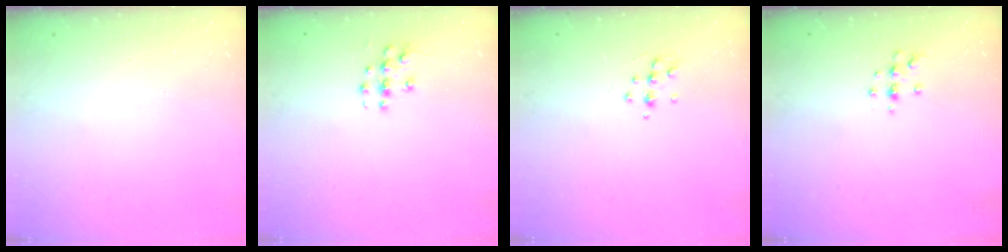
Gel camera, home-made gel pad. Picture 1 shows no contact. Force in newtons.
{"total": 3.4, "press": 3.4, "slide": 0.2}
{"total": 6.3, "press": 6.2, "slide": 1.0}
{"total": 4.3, "press": 4.2, "slide": 1.0}